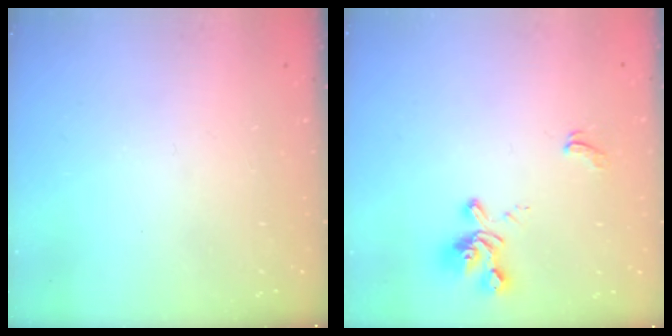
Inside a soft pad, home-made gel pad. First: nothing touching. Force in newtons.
{"total": 5.1, "press": 5.0, "slide": 0.9}